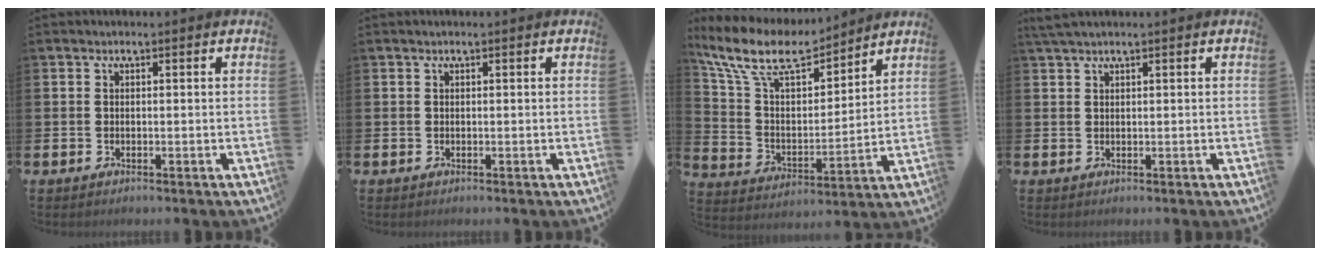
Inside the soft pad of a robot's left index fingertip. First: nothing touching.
{"total": 0.0}
{"total": 11.0, "force": [9.6, 3.3, 4.1], "torque": [-0.128, -0.057, 0.170]}
{"total": 1.8, "force": [1.5, 0.1, 1.0], "torque": [-0.024, 0.005, 0.027]}